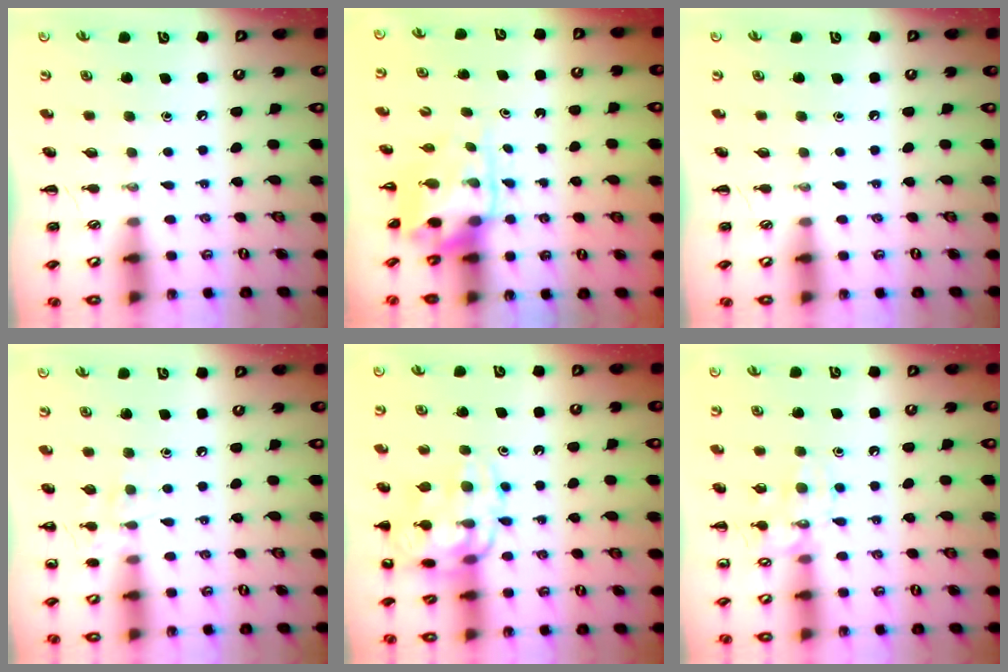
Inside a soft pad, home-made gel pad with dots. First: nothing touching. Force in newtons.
{"total": 4.0, "press": 3.9, "slide": 0.8}
{"total": 0.0}
{"total": 5.9, "press": 5.7, "slide": 1.7}
{"total": 15.3, "press": 15.1, "slide": 2.2}
{"total": 10.4, "press": 10.4, "slide": 0.7}